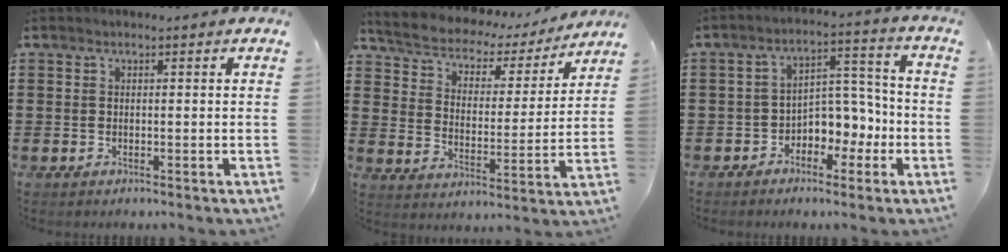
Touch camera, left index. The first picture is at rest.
{"total": 4.5, "force": [4.1, 1.6, 0.8], "torque": [-0.041, -0.029, 0.065]}
{"total": 5.3, "force": [-2.8, 3.8, 2.6], "torque": [-0.053, 0.009, -0.054]}